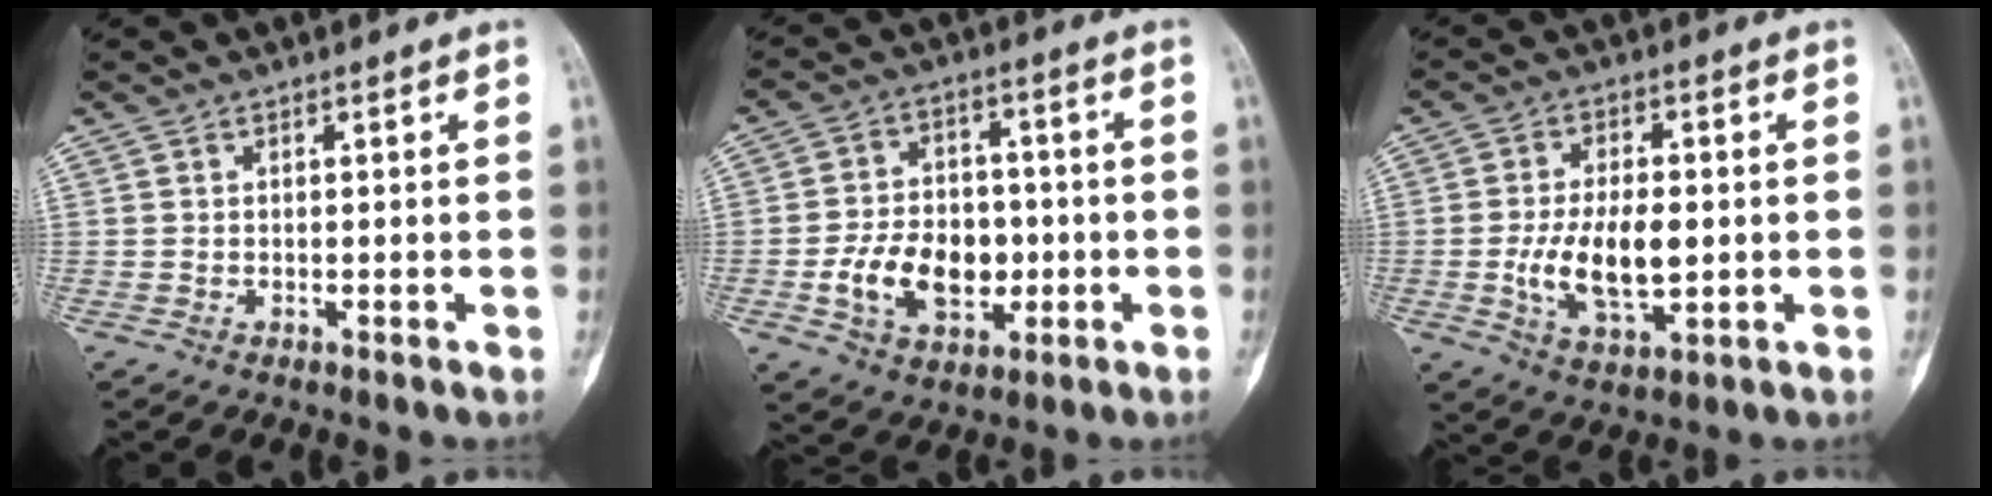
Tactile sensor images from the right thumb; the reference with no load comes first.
{"total": 13.0, "force": [-2.6, 9.2, 8.9], "torque": [-0.121, 0.020, -0.037]}
{"total": 11.4, "force": [-1.1, 5.8, 9.7], "torque": [-0.168, -0.004, -0.013]}